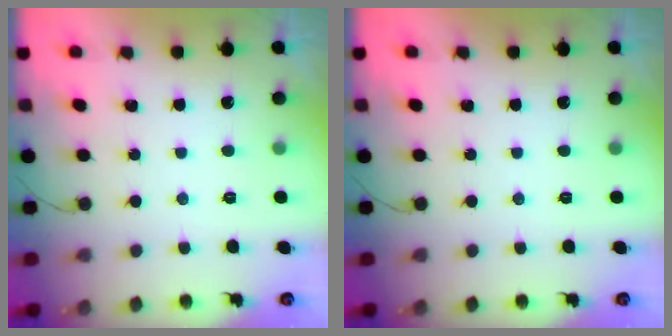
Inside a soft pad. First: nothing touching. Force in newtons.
{"total": 0.0}